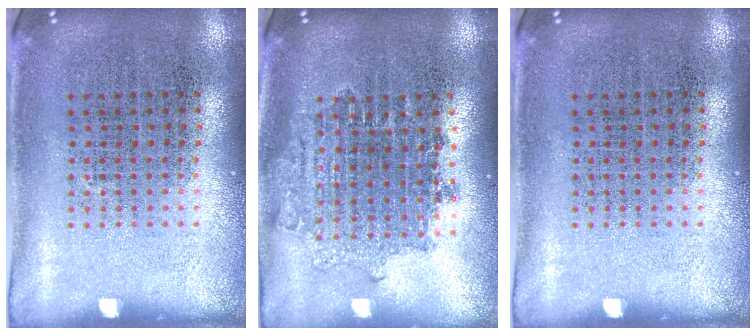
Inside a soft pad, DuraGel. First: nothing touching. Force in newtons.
{"total": 1.7, "press": 1.4, "slide": 1.0}
{"total": 0.0}